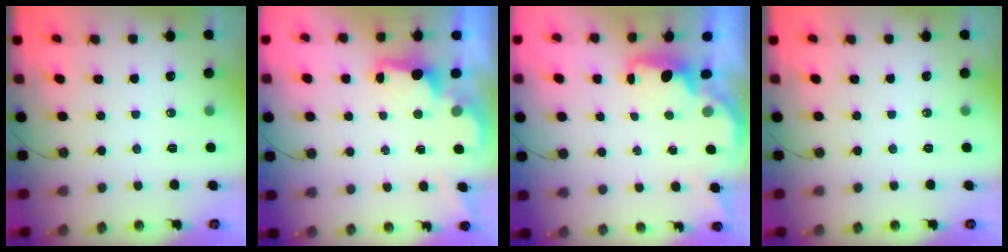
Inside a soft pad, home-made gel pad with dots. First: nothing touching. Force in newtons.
{"total": 2.1, "press": 1.9, "slide": 0.8}
{"total": 1.4, "press": 1.2, "slide": 0.6}
{"total": 0.6, "press": 0.0, "slide": 0.6}